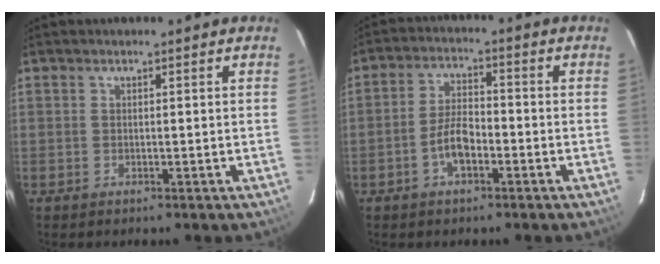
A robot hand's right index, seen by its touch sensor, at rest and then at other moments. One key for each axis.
{"total": 5.7, "fx": -2.5, "fy": 2.5, "fz": 4.5, "tx": -0.096, "ty": 0.010, "tz": -0.045}